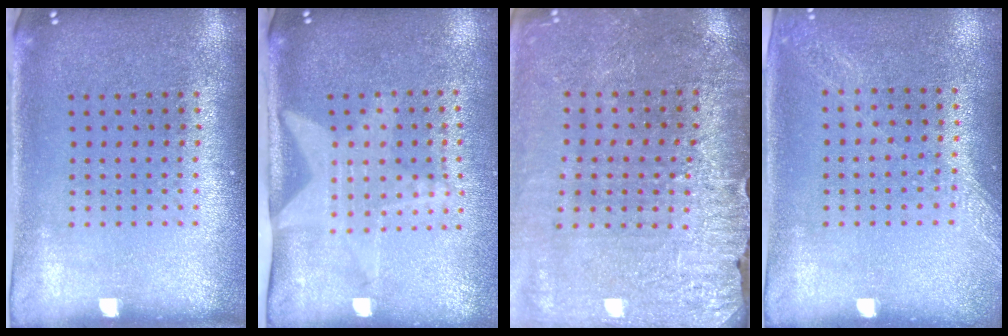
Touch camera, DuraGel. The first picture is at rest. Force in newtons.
{"total": 2.1, "press": 1.5, "slide": 1.4}
{"total": 3.0, "press": 3.0, "slide": 0.3}
{"total": 1.2, "press": 1.2, "slide": 0.4}